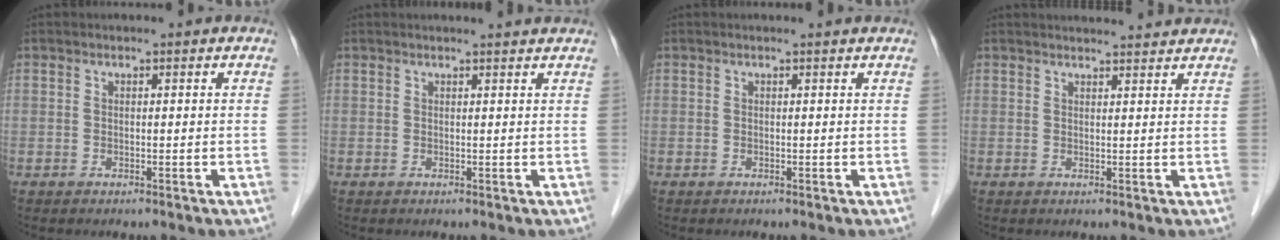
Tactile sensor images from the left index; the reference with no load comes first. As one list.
[{"total": 4.4, "force": [4.3, 0.0, 1.1], "torque": [-0.015, 0.016, 0.044]}, {"total": 2.1, "force": [2.1, 0.0, 0.4], "torque": [-0.010, 0.013, 0.022]}, {"total": 7.4, "force": [7.2, 0.5, 1.5], "torque": [-0.017, 0.023, 0.080]}]